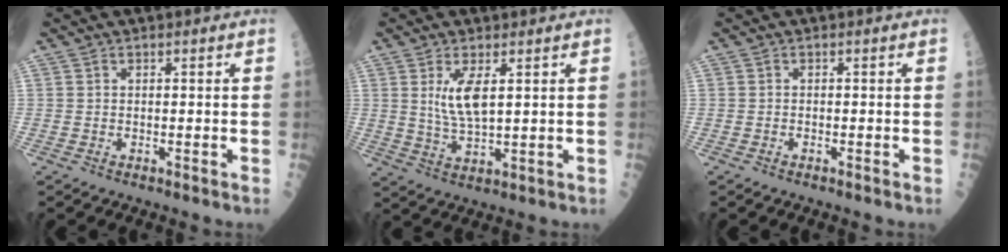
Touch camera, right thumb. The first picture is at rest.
{"total": 6.3, "force": [1.9, 1.8, 5.7], "torque": [-0.111, -0.020, 0.046]}
{"total": 0.0}